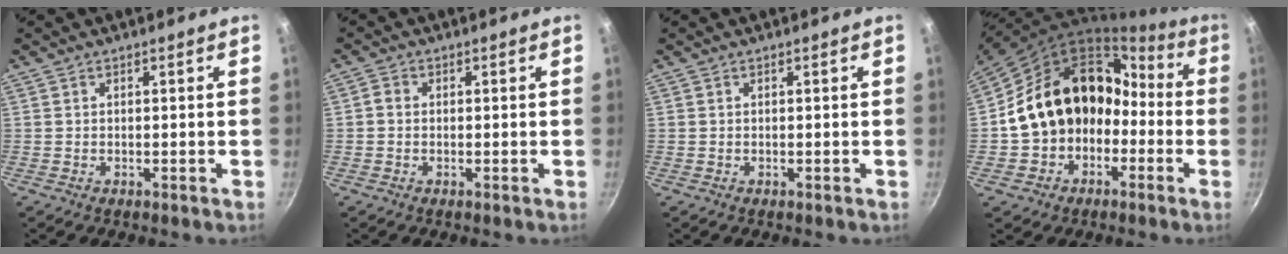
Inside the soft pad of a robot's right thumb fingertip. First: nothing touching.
{"total": 1.6, "force": [0.0, 1.4, 0.8], "torque": [-0.017, 0.008, -0.004]}
{"total": 0.0}
{"total": 19.5, "force": [-3.0, 15.8, 10.9], "torque": [-0.150, 0.084, -0.034]}